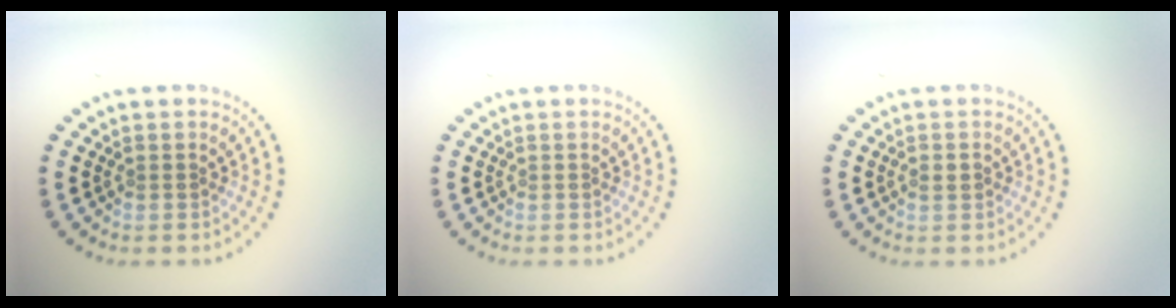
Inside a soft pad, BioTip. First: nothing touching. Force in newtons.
{"total": 0.0}
{"total": 0.9, "press": 0.9, "slide": 0.3}